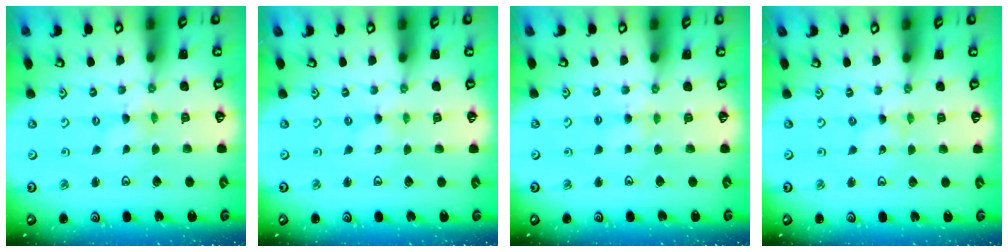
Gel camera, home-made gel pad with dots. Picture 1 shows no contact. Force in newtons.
{"total": 0.0}
{"total": 3.6, "press": 3.6, "slide": 0.5}
{"total": 0.0}